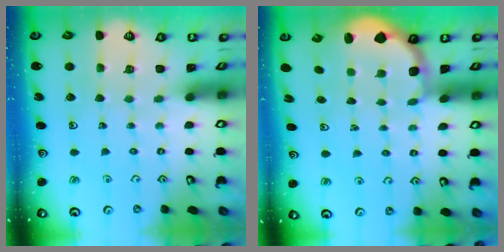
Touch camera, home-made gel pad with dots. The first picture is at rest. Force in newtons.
{"total": 3.2, "press": 2.3, "slide": 2.2}